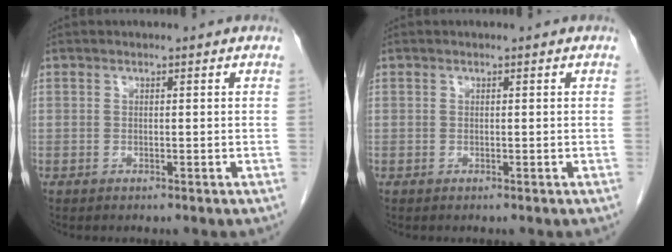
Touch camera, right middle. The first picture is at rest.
{"total": 0.0}